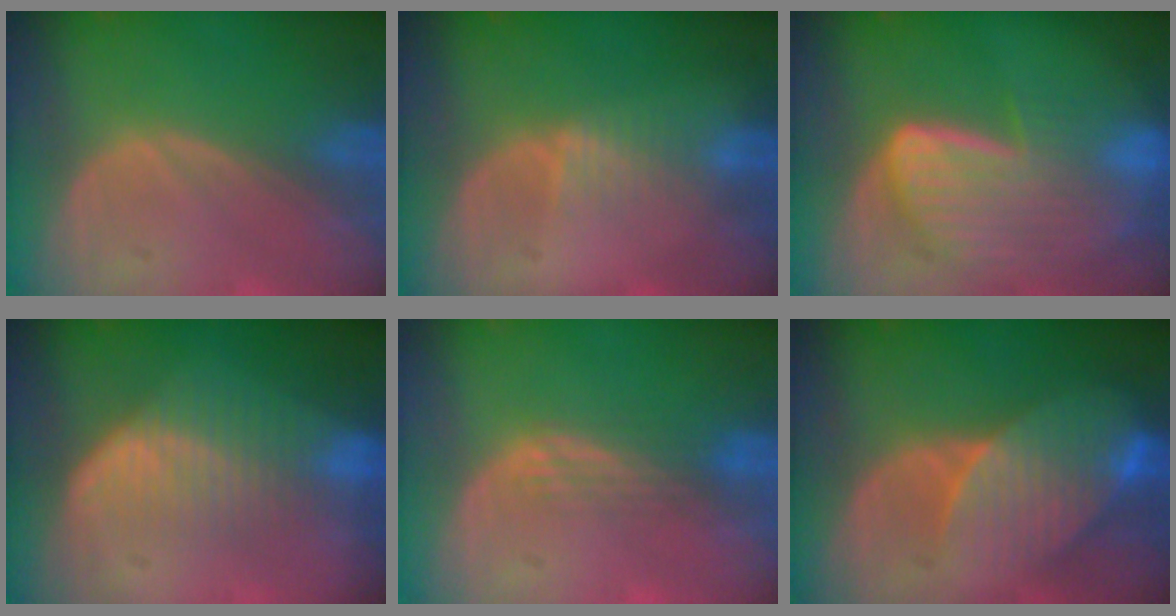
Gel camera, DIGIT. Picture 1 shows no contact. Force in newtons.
{"total": 1.9, "press": 1.9, "slide": 0.2}
{"total": 9.0, "press": 7.9, "slide": 4.2}
{"total": 6.9, "press": 6.5, "slide": 2.4}
{"total": 2.9, "press": 2.5, "slide": 1.5}
{"total": 8.2, "press": 7.6, "slide": 3.1}